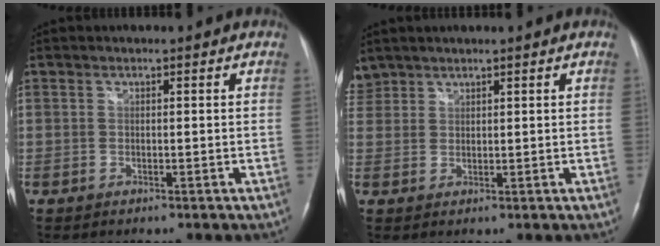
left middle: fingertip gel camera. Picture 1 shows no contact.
{"total": 3.3, "force": [2.8, 1.7, -0.1], "torque": [0.001, 0.013, 0.060]}